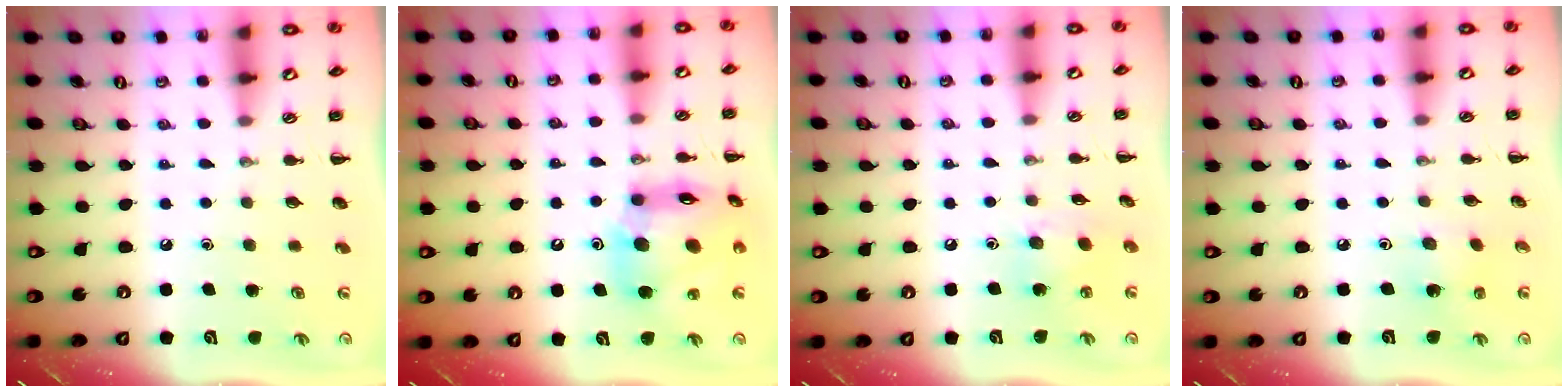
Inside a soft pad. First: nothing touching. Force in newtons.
{"total": 15.2, "press": 14.6, "slide": 4.3}
{"total": 7.1, "press": 7.1, "slide": 0.7}
{"total": 2.1, "press": 1.9, "slide": 0.9}